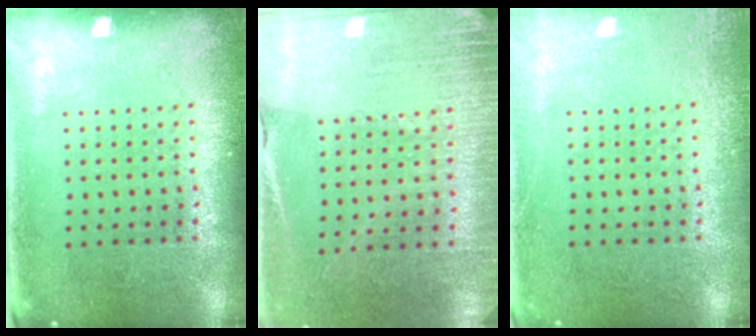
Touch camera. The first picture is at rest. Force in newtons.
{"total": 2.7, "press": 2.6, "slide": 0.3}
{"total": 2.1, "press": 2.1, "slide": 0.3}